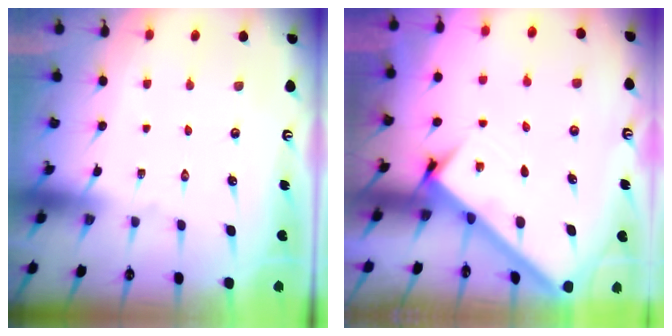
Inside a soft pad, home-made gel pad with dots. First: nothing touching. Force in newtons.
{"total": 2.5, "press": 2.5, "slide": 0.3}